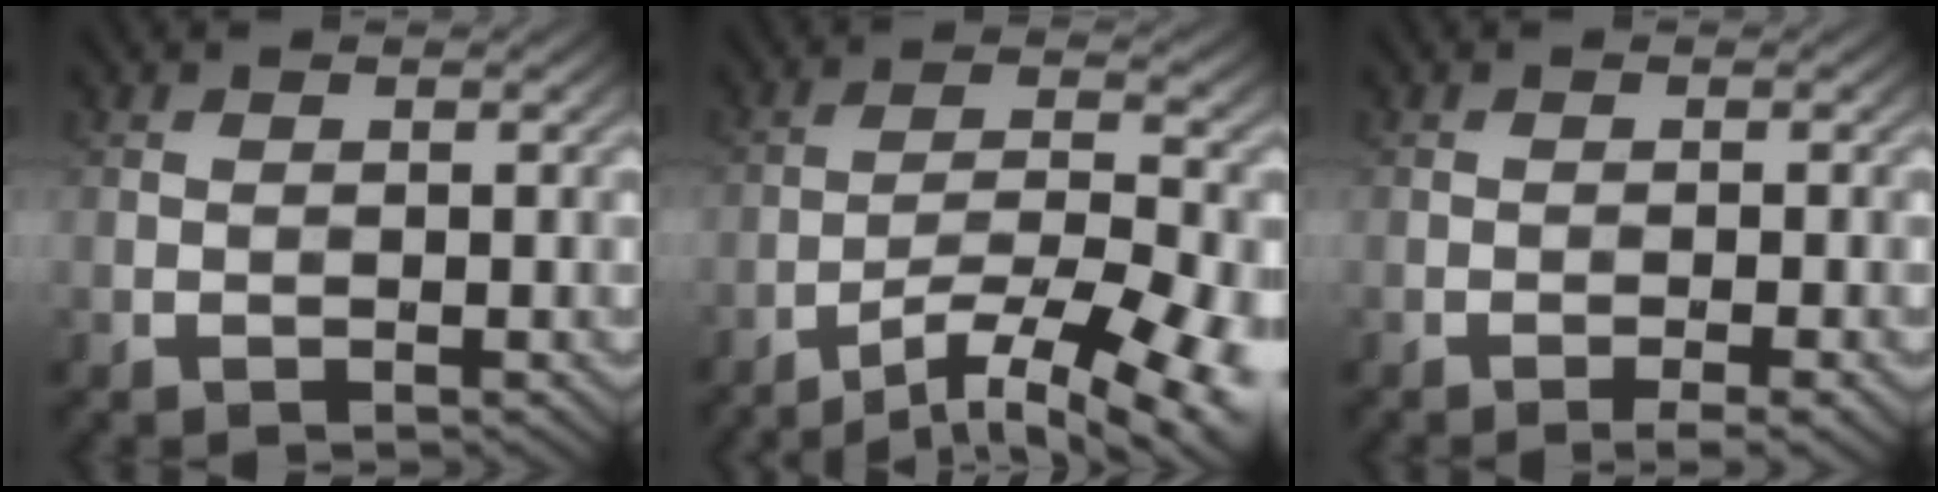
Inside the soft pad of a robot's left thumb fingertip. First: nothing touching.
{"total": 14.8, "force": [-10.1, 4.0, 10.0], "torque": [-0.167, -0.019, -0.135]}
{"total": 2.4, "force": [-1.4, 0.2, 1.9], "torque": [-0.029, 0.006, -0.024]}